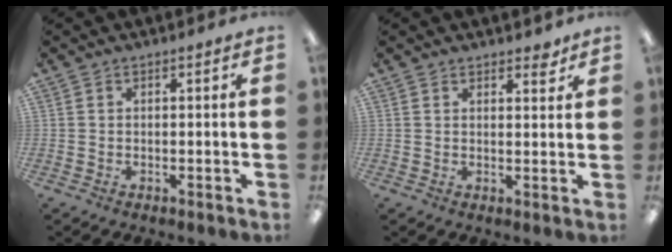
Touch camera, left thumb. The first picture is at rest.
{"total": 2.9, "force": [2.5, 1.2, 0.9], "torque": [0.003, -0.015, 0.042]}